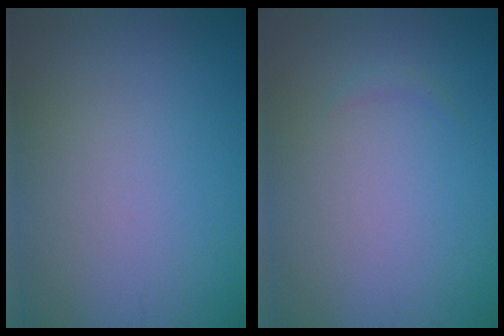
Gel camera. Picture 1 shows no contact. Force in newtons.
{"total": 0.5, "press": 0.5, "slide": 0.1}